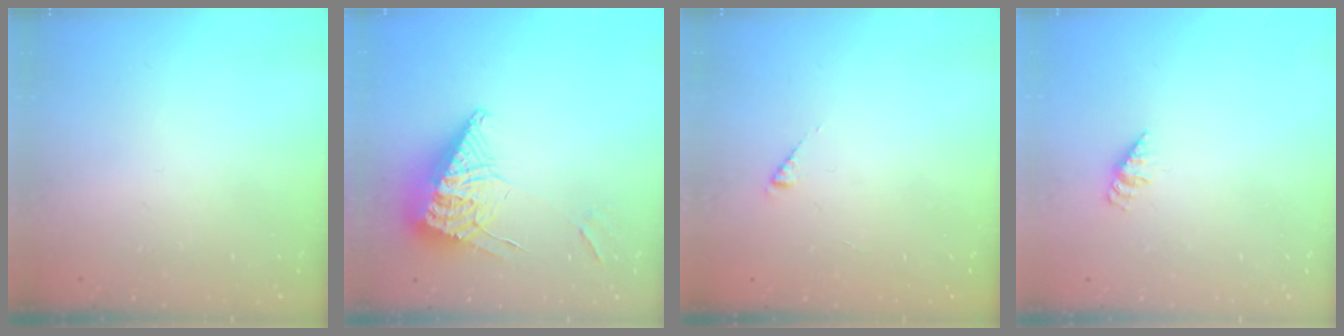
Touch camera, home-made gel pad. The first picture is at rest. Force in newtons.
{"total": 11.7, "press": 11.6, "slide": 1.5}
{"total": 2.7, "press": 2.6, "slide": 0.4}
{"total": 1.6, "press": 1.6, "slide": 0.2}